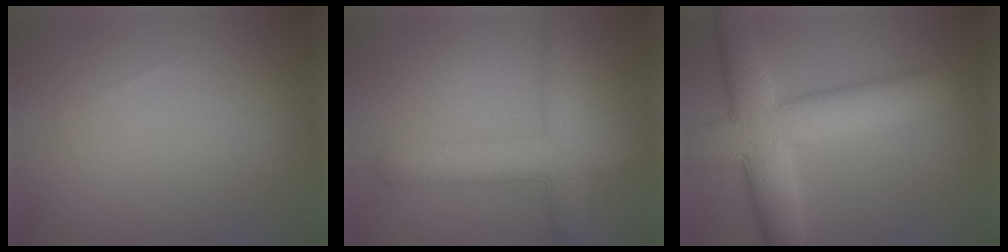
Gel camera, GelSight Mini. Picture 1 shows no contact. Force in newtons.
{"total": 5.3, "press": 5.3, "slide": 0.2}
{"total": 8.9, "press": 8.8, "slide": 0.3}